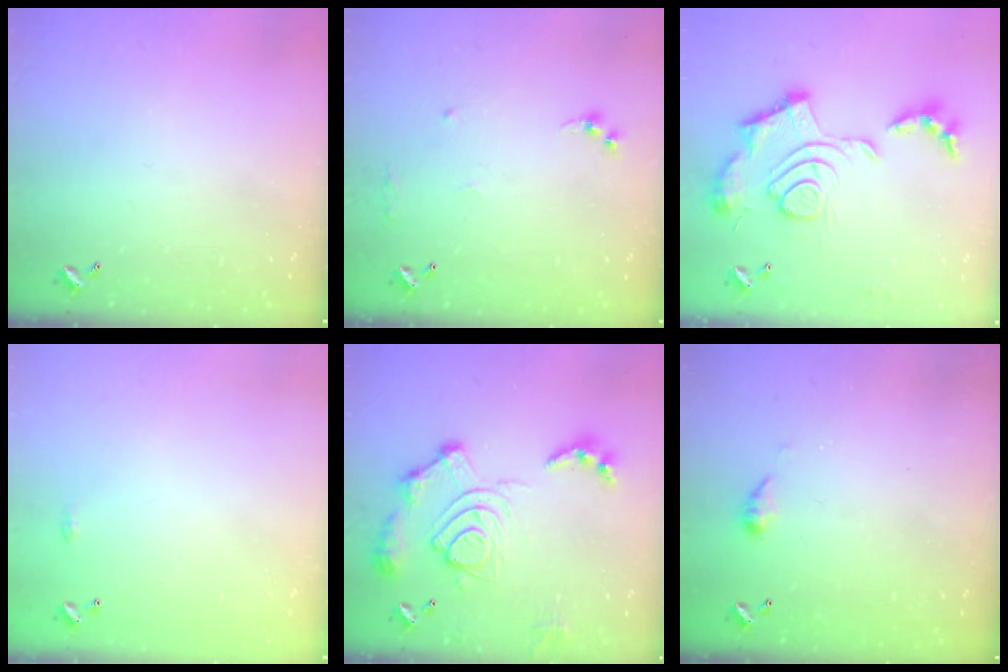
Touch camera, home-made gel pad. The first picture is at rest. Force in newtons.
{"total": 7.5, "press": 7.4, "slide": 0.8}
{"total": 2.4, "press": 1.9, "slide": 1.5}
{"total": 2.2, "press": 2.1, "slide": 0.4}
{"total": 17.1, "press": 17.0, "slide": 1.6}
{"total": 3.5, "press": 3.4, "slide": 0.6}